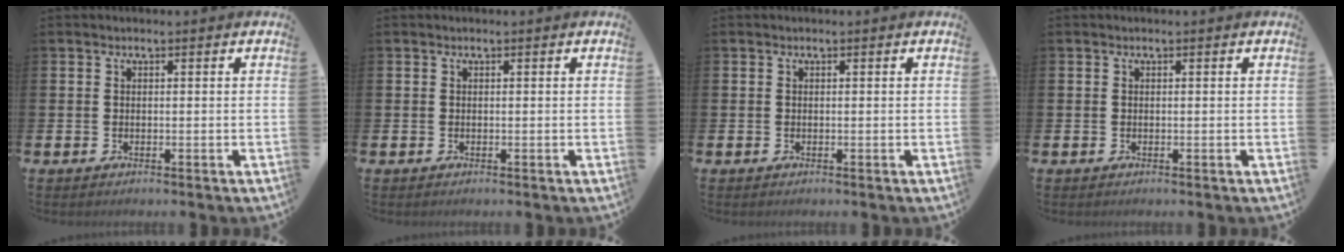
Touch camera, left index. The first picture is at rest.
{"total": 0.0}
{"total": 0.0}
{"total": 0.0}